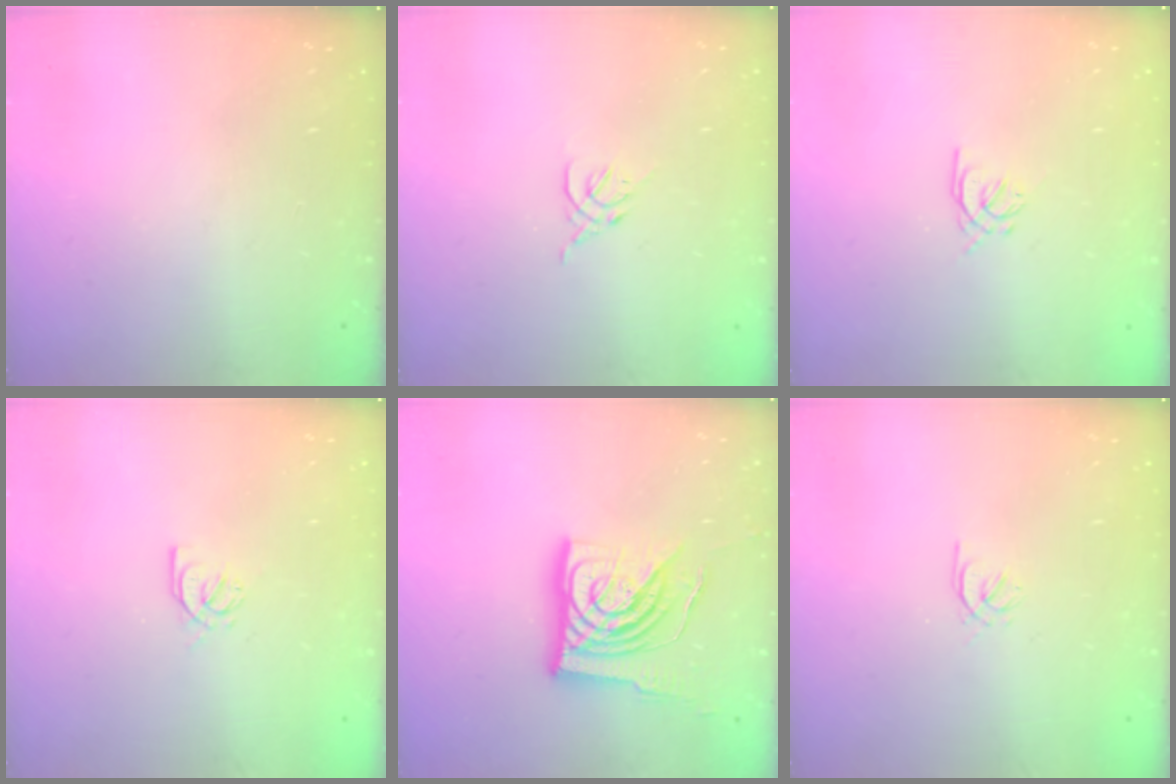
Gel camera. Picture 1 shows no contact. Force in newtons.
{"total": 2.6, "press": 2.5, "slide": 0.8}
{"total": 1.2, "press": 1.1, "slide": 0.5}
{"total": 3.5, "press": 3.5, "slide": 0.2}
{"total": 20.3, "press": 20.1, "slide": 2.6}
{"total": 0.5, "press": 0.3, "slide": 0.4}